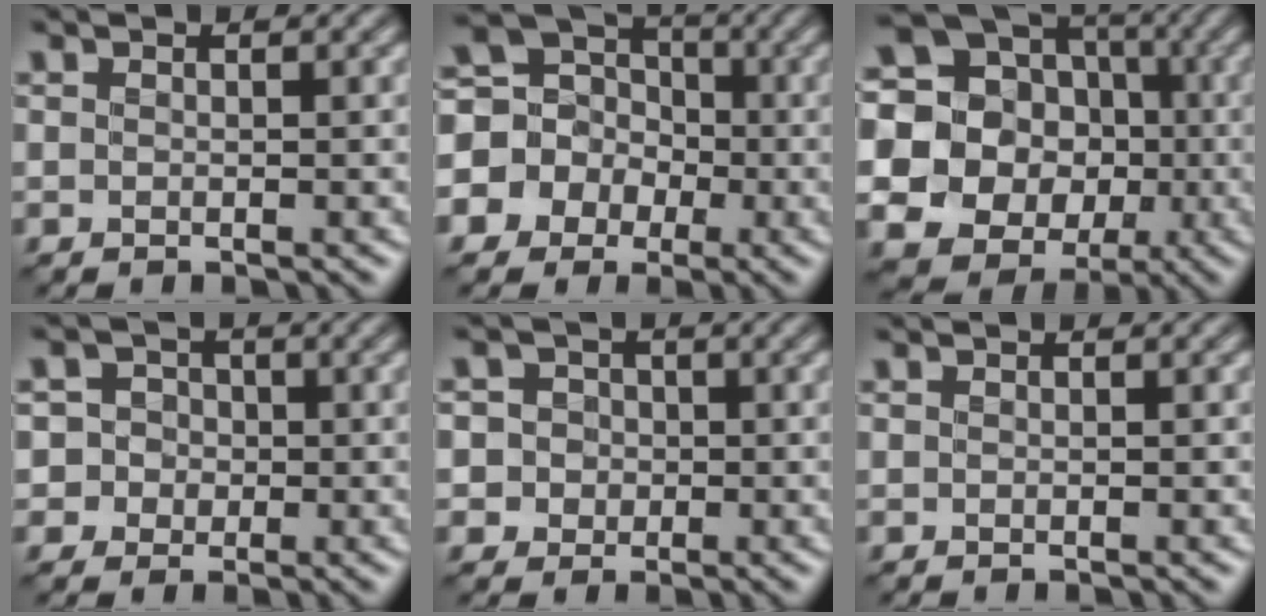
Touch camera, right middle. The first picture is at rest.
{"total": 9.6, "force": [-1.4, 9.0, 3.1], "torque": [-0.090, 0.026, -0.057]}
{"total": 21.8, "force": [-0.9, 20.9, 6.1], "torque": [-0.175, 0.008, -0.057]}
{"total": 4.7, "force": [-0.1, 4.6, 0.9], "torque": [0.006, 0.028, -0.022]}
{"total": 4.8, "force": [0.5, 4.6, 1.3], "torque": [-0.012, 0.035, -0.014]}
{"total": 0.0}